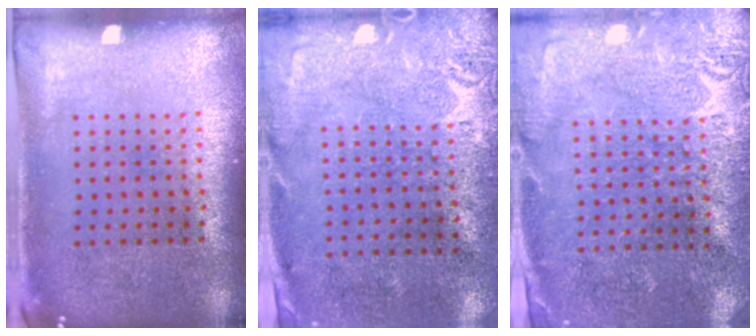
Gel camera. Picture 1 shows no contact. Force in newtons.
{"total": 2.7, "press": 2.2, "slide": 1.6}
{"total": 2.8, "press": 2.8, "slide": 0.3}